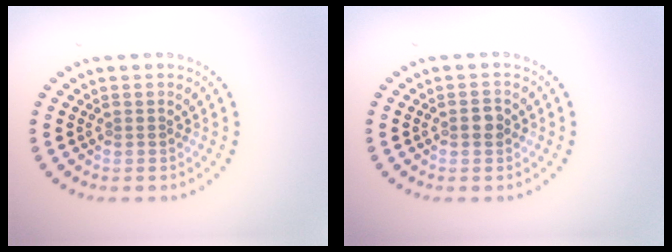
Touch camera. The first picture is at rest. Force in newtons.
{"total": 1.4, "press": 1.4, "slide": 0.1}